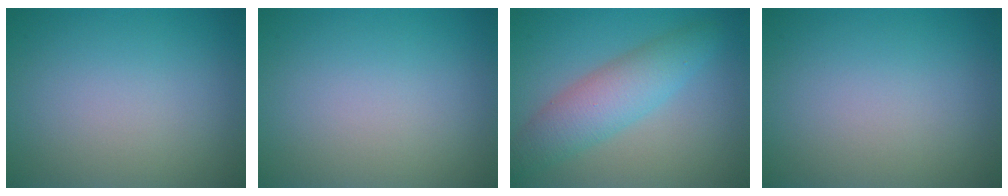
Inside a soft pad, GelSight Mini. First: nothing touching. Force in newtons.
{"total": 0.0}
{"total": 4.9, "press": 4.9, "slide": 0.1}
{"total": 0.0}